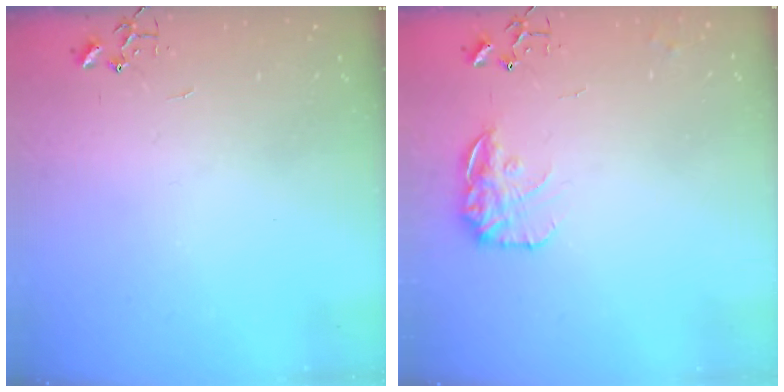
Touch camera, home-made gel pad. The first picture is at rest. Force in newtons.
{"total": 12.9, "press": 12.8, "slide": 0.6}